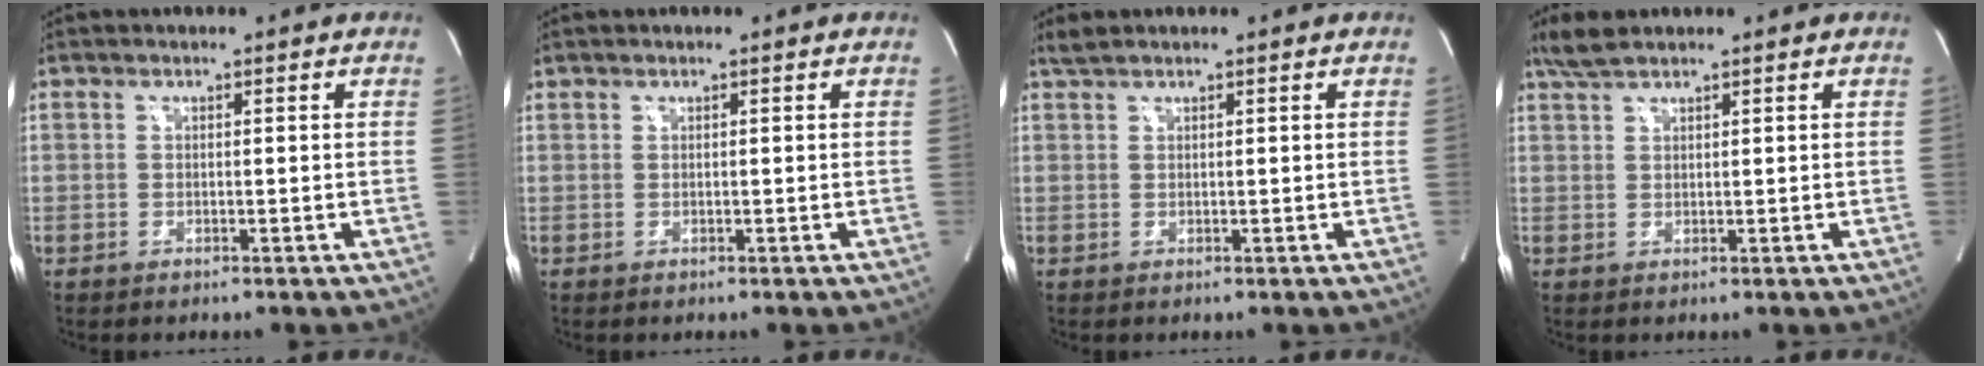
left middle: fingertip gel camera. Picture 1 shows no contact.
{"total": 0.0}
{"total": 1.3, "force": [1.2, -0.1, 0.4], "torque": [-0.016, 0.012, 0.031]}
{"total": 3.2, "force": [2.8, 0.3, 1.6], "torque": [-0.046, 0.013, 0.061]}